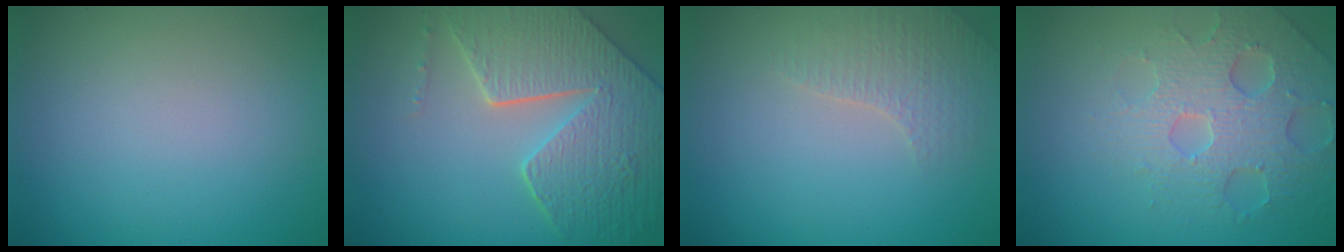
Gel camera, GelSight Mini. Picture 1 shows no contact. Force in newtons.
{"total": 8.4, "press": 6.1, "slide": 5.8}
{"total": 2.6, "press": 2.5, "slide": 0.5}
{"total": 4.3, "press": 4.2, "slide": 0.7}